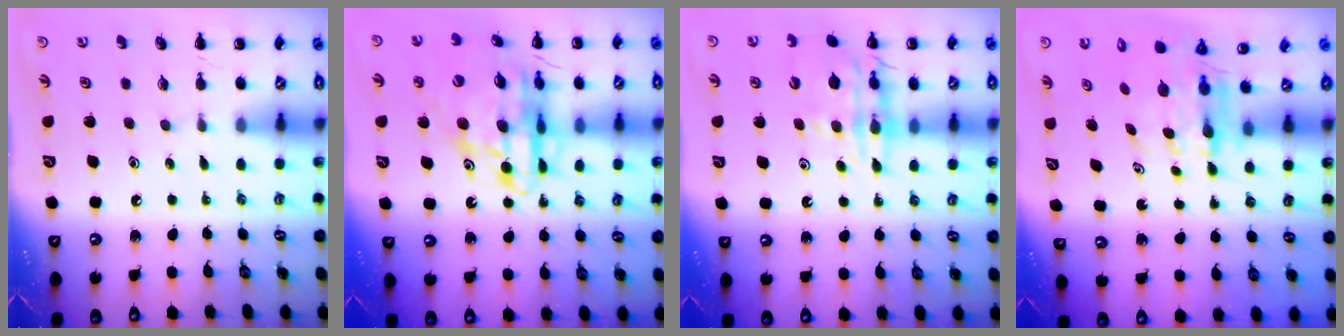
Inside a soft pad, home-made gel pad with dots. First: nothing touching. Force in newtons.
{"total": 18.2, "press": 17.7, "slide": 4.5}
{"total": 14.1, "press": 13.8, "slide": 2.8}
{"total": 5.5, "press": 5.4, "slide": 0.9}